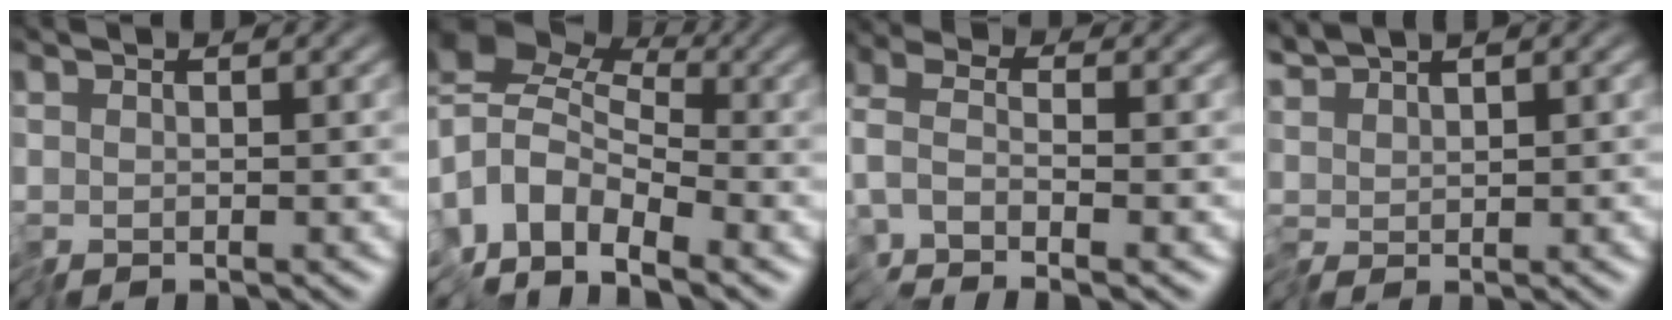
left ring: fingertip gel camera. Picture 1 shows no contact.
{"total": 5.6, "force": [-2.1, 3.4, 3.9], "torque": [-0.069, 0.009, -0.067]}
{"total": 2.3, "force": [-1.5, 1.0, 1.5], "torque": [-0.045, 0.007, -0.044]}
{"total": 2.1, "force": [1.9, 0.5, 0.8], "torque": [-0.025, 0.008, 0.040]}